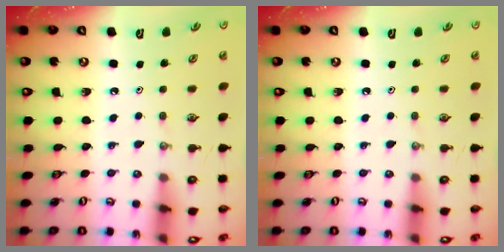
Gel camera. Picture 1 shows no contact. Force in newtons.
{"total": 0.0}